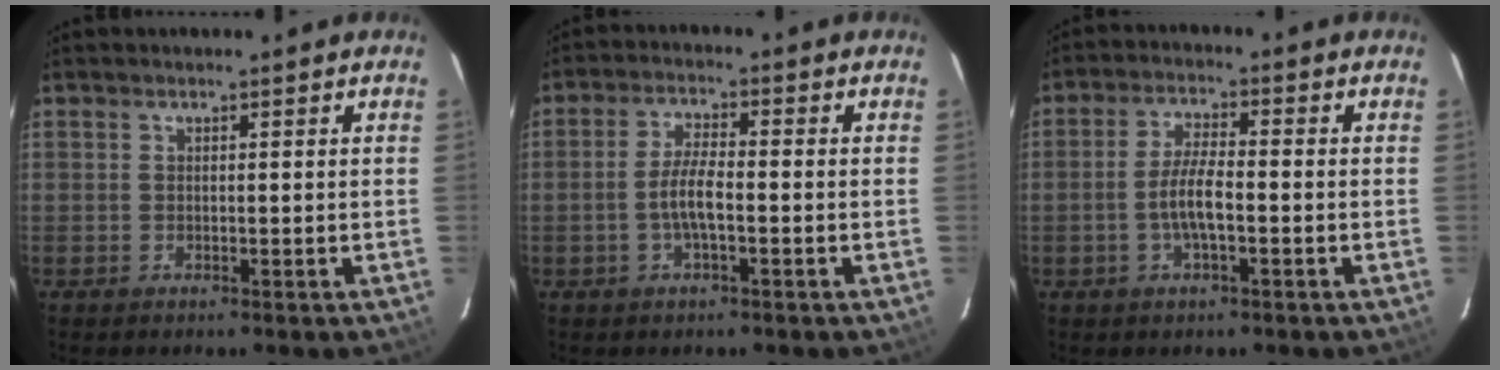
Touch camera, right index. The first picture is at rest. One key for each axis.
{"total": 5.1, "fx": -1.5, "fy": 1.3, "fz": 4.7, "tx": -0.095, "ty": 0.003, "tz": -0.028}
{"total": 5.7, "fx": -1.7, "fy": 1.5, "fz": 5.3, "tx": -0.106, "ty": 0.002, "tz": -0.031}